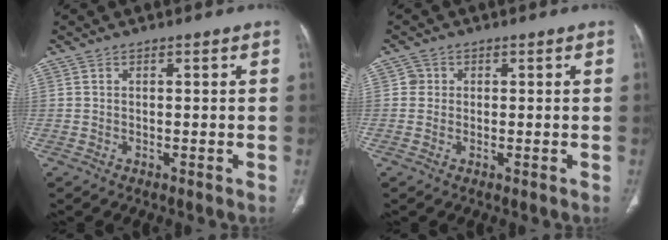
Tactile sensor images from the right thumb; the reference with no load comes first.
{"total": 1.8, "force": [0.3, 1.7, 0.3], "torque": [0.005, 0.003, 0.001]}